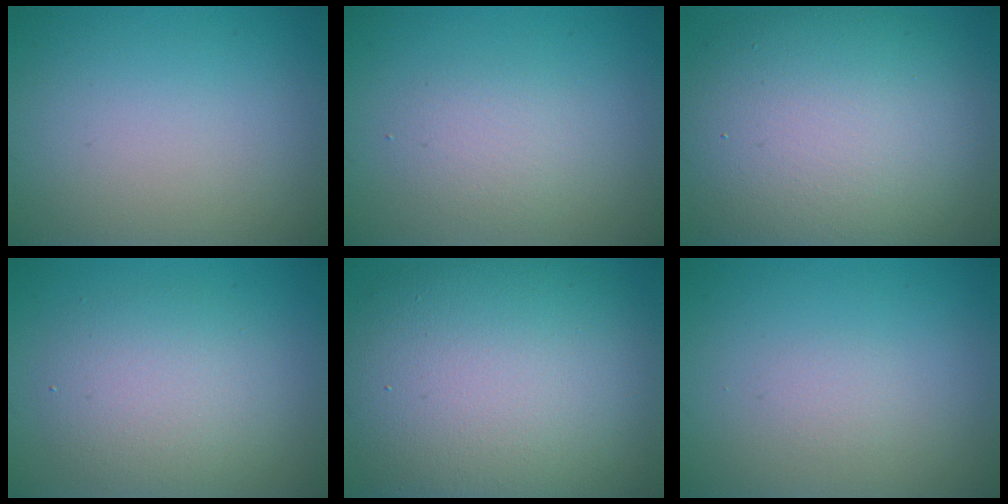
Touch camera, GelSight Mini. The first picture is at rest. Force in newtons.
{"total": 2.0, "press": 2.0, "slide": 0.1}
{"total": 13.0, "press": 13.0, "slide": 0.8}
{"total": 4.3, "press": 4.3, "slide": 0.2}
{"total": 14.3, "press": 14.2, "slide": 0.7}
{"total": 0.6, "press": 0.6, "slide": 0.0}